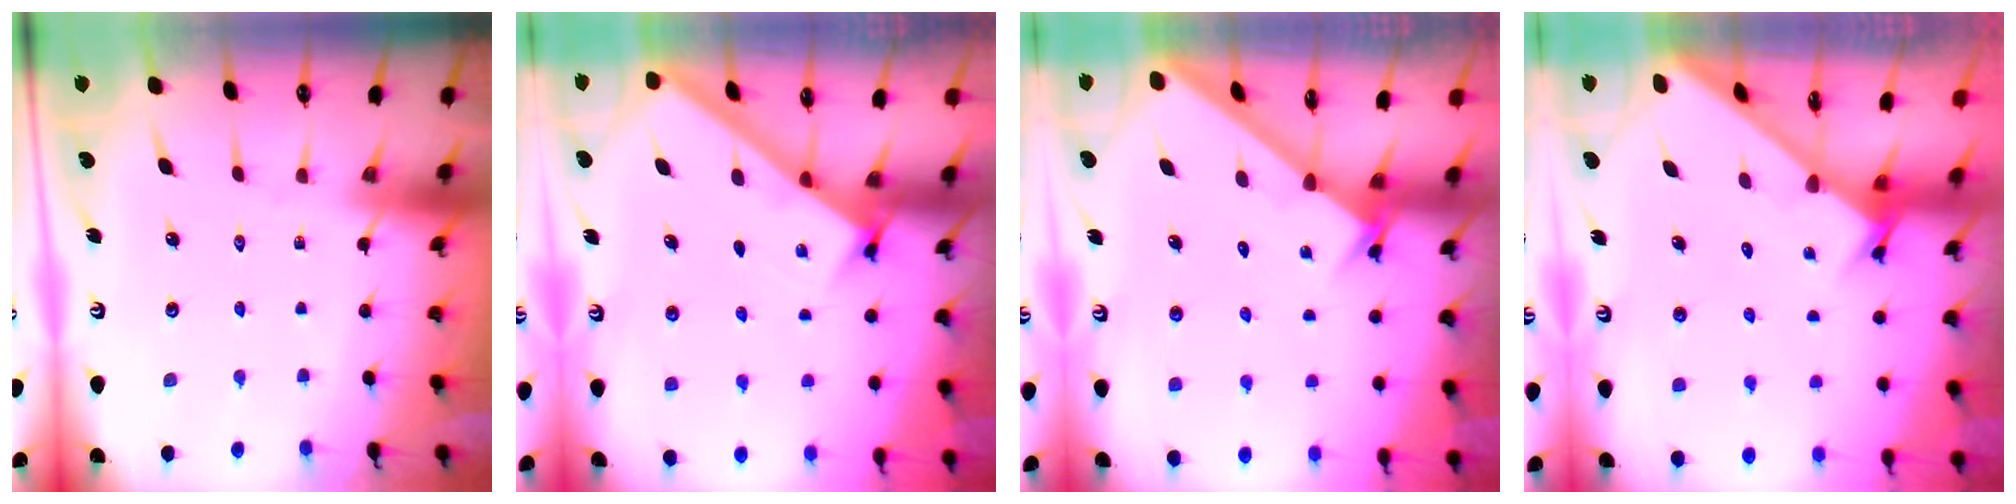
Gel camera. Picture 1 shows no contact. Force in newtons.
{"total": 2.6, "press": 2.6, "slide": 0.1}
{"total": 2.0, "press": 2.0, "slide": 0.2}
{"total": 2.7, "press": 2.7, "slide": 0.2}